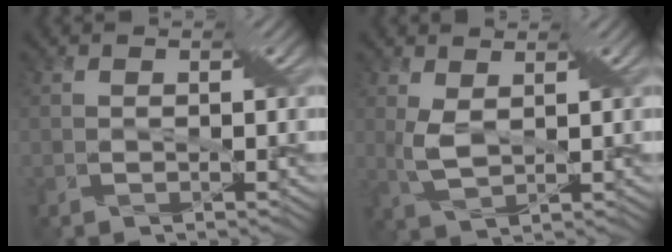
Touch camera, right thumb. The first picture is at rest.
{"total": 3.3, "force": [1.1, 1.3, 2.8], "torque": [-0.070, 0.000, 0.030]}